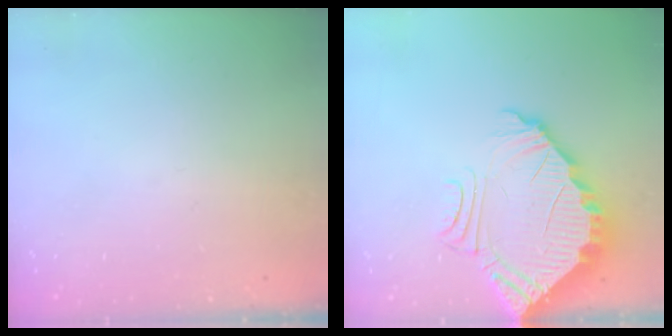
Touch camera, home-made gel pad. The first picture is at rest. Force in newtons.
{"total": 4.8, "press": 4.8, "slide": 0.3}